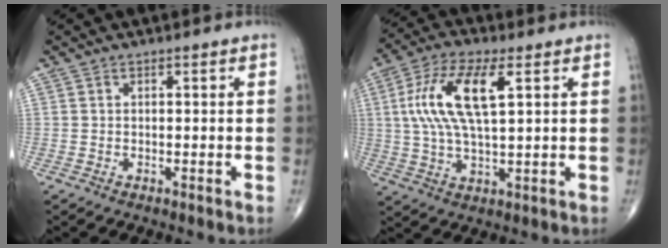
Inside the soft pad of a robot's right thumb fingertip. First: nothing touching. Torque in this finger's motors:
{"motor_torque": [0.27, 0.42, 1.44, 0.30, 0.14]}